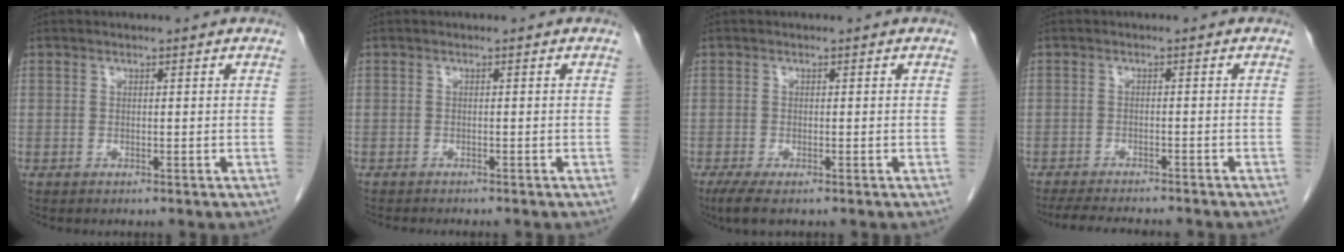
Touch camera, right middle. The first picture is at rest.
{"total": 3.1, "force": [-2.8, 0.3, 1.4], "torque": [-0.023, -0.007, -0.033]}
{"total": 2.9, "force": [-1.9, 0.6, 2.1], "torque": [-0.042, -0.010, -0.034]}
{"total": 9.8, "force": [-8.7, 1.3, 4.2], "torque": [-0.060, -0.015, -0.121]}